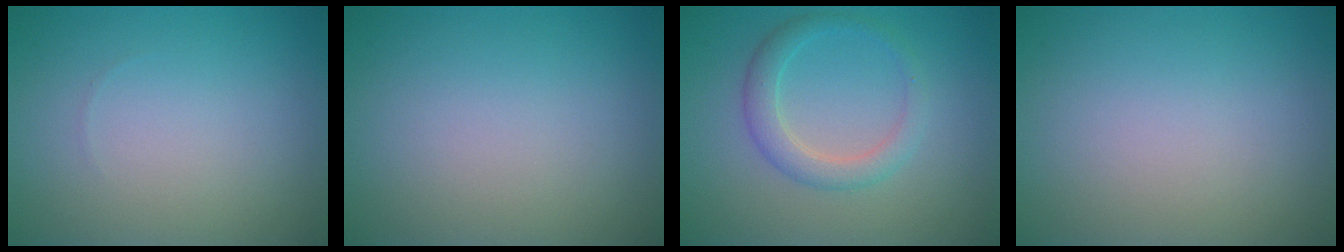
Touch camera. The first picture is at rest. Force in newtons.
{"total": 0.0}
{"total": 2.7, "press": 2.7, "slide": 0.1}
{"total": 0.0}